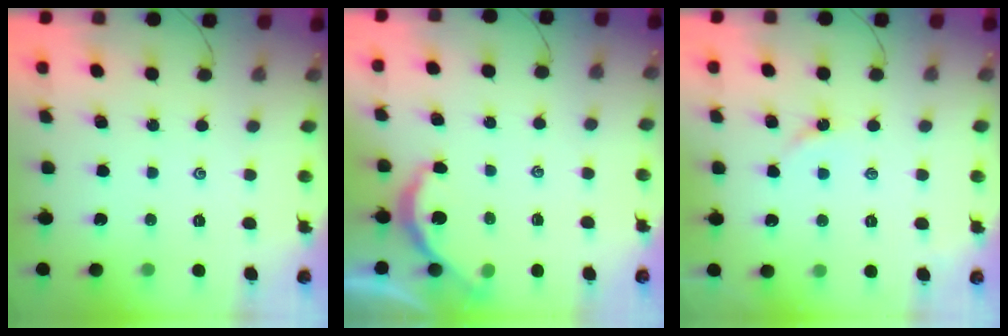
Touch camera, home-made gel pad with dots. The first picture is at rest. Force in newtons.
{"total": 5.4, "press": 5.4, "slide": 0.2}
{"total": 2.0, "press": 1.9, "slide": 0.3}